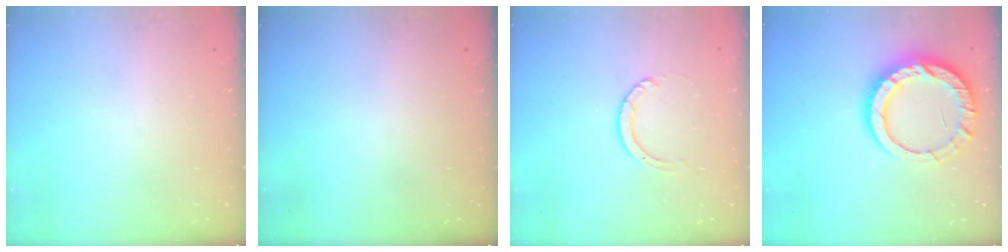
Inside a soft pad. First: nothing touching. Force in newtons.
{"total": 0.0}
{"total": 3.6, "press": 3.6, "slide": 0.3}
{"total": 14.8, "press": 14.7, "slide": 1.3}